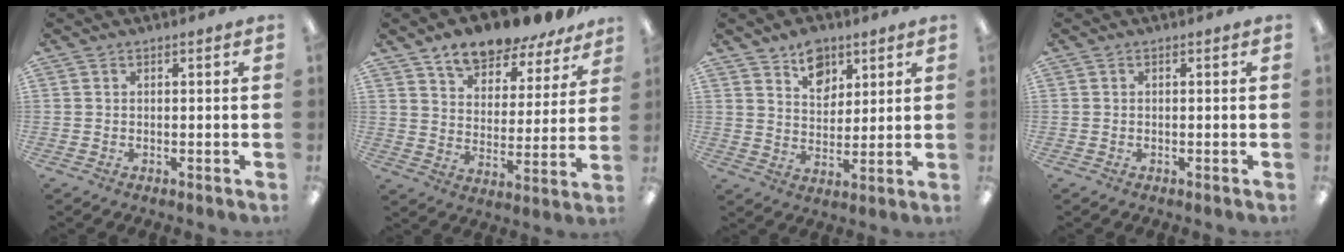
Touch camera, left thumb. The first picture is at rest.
{"total": 11.5, "force": [10.3, 4.0, 3.5], "torque": [-0.066, -0.079, 0.184]}
{"total": 8.9, "force": [6.1, 5.8, 2.9], "torque": [-0.023, -0.033, 0.108]}
{"total": 0.0}